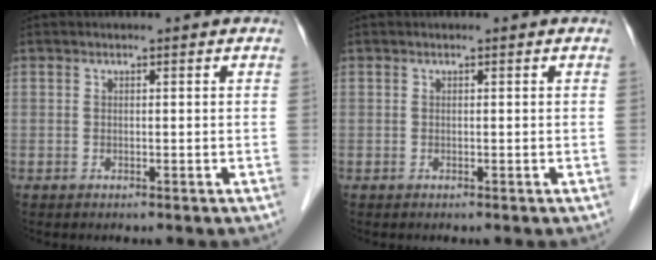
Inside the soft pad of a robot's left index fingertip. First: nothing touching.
{"total": 0.0}